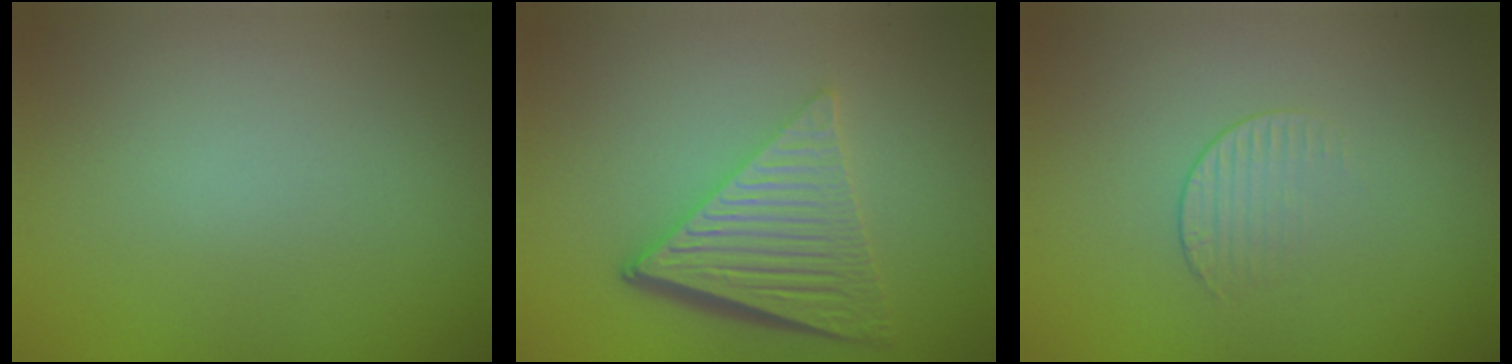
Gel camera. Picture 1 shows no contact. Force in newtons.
{"total": 6.6, "press": 4.3, "slide": 4.9}
{"total": 1.2, "press": 0.4, "slide": 1.2}